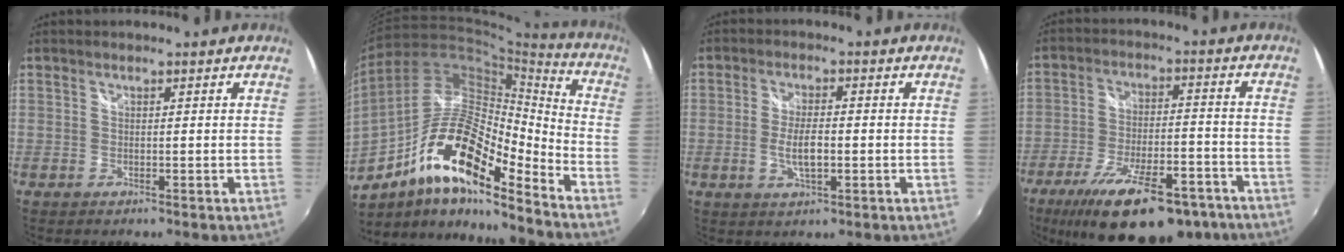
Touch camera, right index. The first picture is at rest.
{"total": 19.4, "force": [-11.1, 5.4, 14.9], "torque": [-0.267, -0.002, -0.216]}
{"total": 5.5, "force": [-1.1, 1.8, 5.0], "torque": [-0.099, -0.005, -0.019]}
{"total": 21.6, "force": [-15.1, 8.0, 13.2], "torque": [-0.232, -0.024, -0.218]}